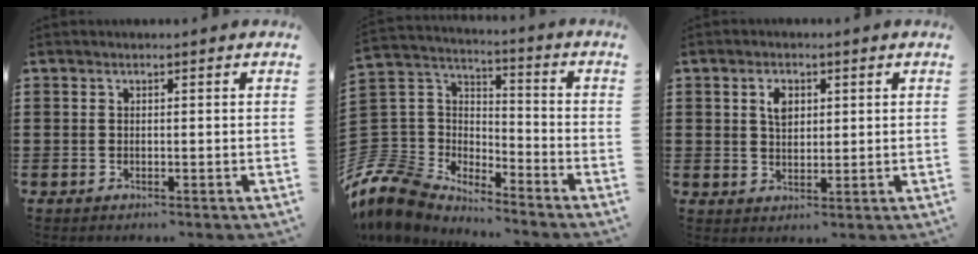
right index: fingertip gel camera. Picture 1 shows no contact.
{"total": 8.4, "force": [-7.0, 4.3, 1.8], "torque": [-0.090, -0.005, -0.146]}
{"total": 3.2, "force": [1.1, 1.8, 2.3], "torque": [-0.045, 0.004, 0.018]}